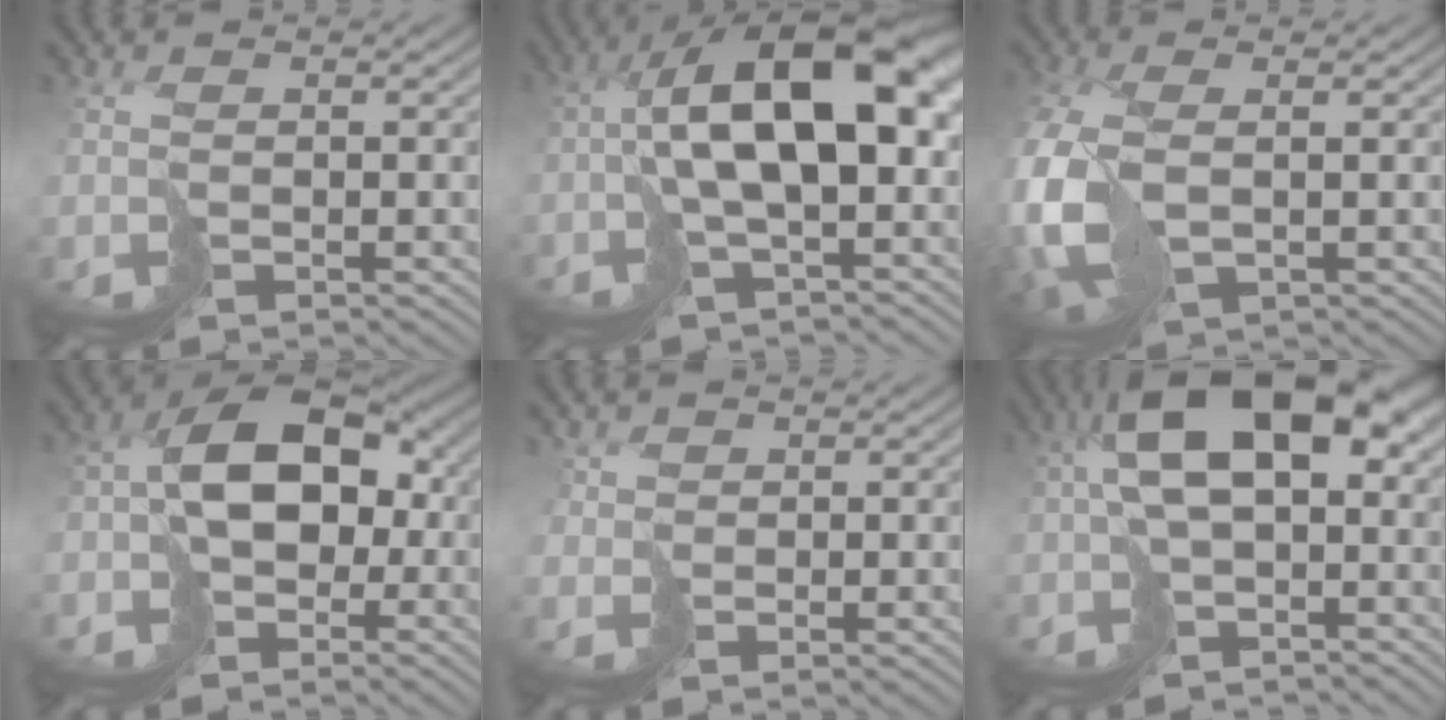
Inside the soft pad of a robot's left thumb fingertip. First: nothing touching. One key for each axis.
{"total": 13.5, "fx": -0.6, "fy": 5.5, "fz": 12.3, "tx": -0.220, "ty": 0.016, "tz": -0.009}
{"total": 10.9, "fx": -1.2, "fy": 6.7, "fz": 8.5, "tx": -0.254, "ty": -0.034, "tz": -0.007}
{"total": 10.1, "fx": -2.1, "fy": 6.9, "fz": 7.1, "tx": -0.130, "ty": -0.002, "tz": -0.046}
{"total": 1.5, "fx": 0.6, "fy": 1.3, "fz": -0.3, "tx": 0.001, "ty": -0.003, "tz": 0.012}
{"total": 12.3, "fx": 0.1, "fy": 6.2, "fz": 10.6, "tx": -0.186, "ty": 0.007, "tz": -0.002}